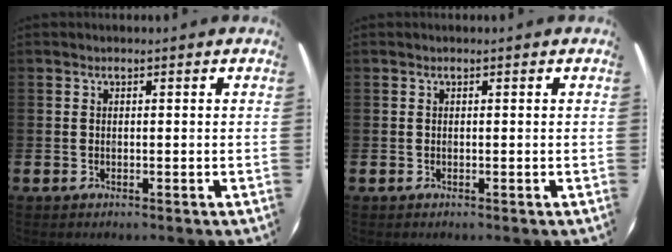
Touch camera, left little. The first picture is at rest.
{"total": 0.0}